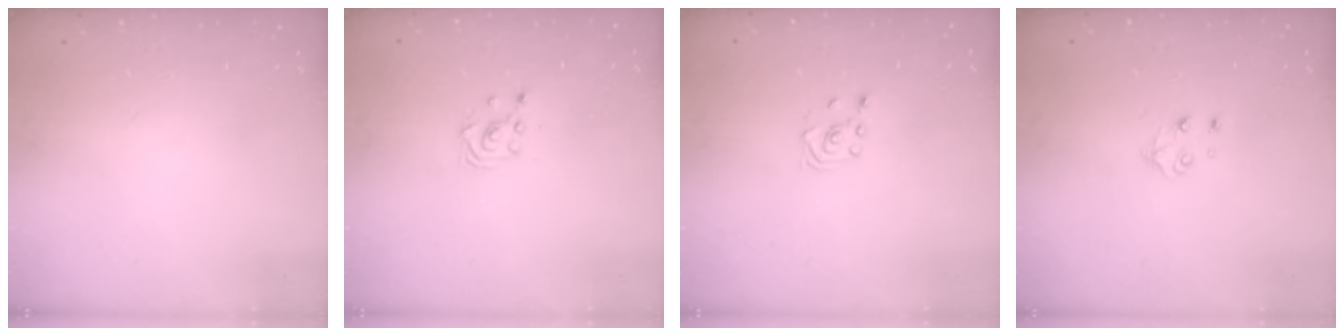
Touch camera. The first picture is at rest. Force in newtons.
{"total": 3.1, "press": 3.1, "slide": 0.2}
{"total": 2.3, "press": 2.2, "slide": 0.7}
{"total": 4.5, "press": 4.5, "slide": 0.4}